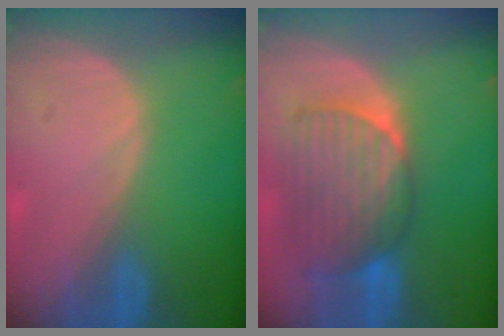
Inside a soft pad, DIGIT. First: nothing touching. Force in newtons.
{"total": 9.0, "press": 8.5, "slide": 2.9}